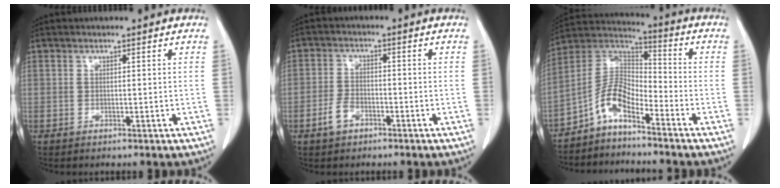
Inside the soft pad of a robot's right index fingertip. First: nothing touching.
{"total": 3.7, "force": [-2.1, 2.2, 2.1], "torque": [-0.046, 0.002, -0.036]}
{"total": 7.7, "force": [-5.1, 2.6, 5.1], "torque": [-0.109, 0.027, -0.104]}